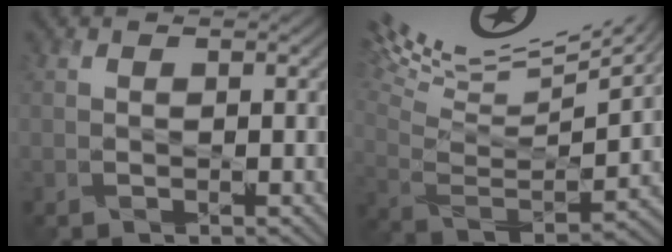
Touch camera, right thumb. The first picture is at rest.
{"total": 17.9, "force": [11.9, 4.7, 12.5], "torque": [-0.263, 0.027, 0.178]}